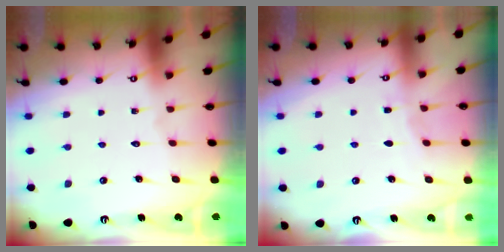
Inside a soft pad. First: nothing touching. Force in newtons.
{"total": 3.6, "press": 3.5, "slide": 0.5}